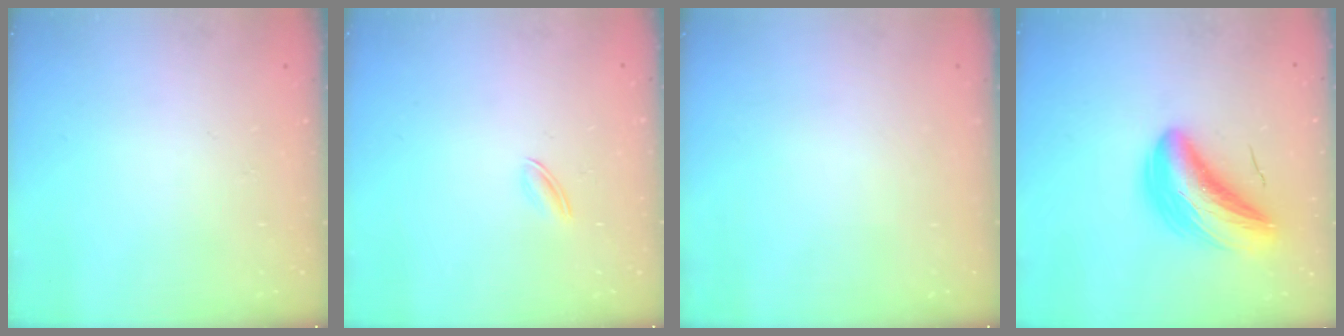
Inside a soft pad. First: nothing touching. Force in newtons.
{"total": 2.5, "press": 2.4, "slide": 0.8}
{"total": 0.0}
{"total": 11.9, "press": 11.6, "slide": 2.6}